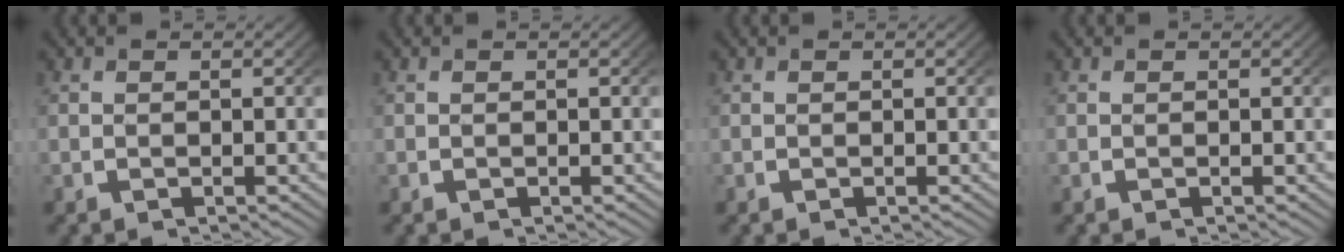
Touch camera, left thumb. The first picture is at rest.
{"total": 0.0}
{"total": 0.0}
{"total": 0.0}